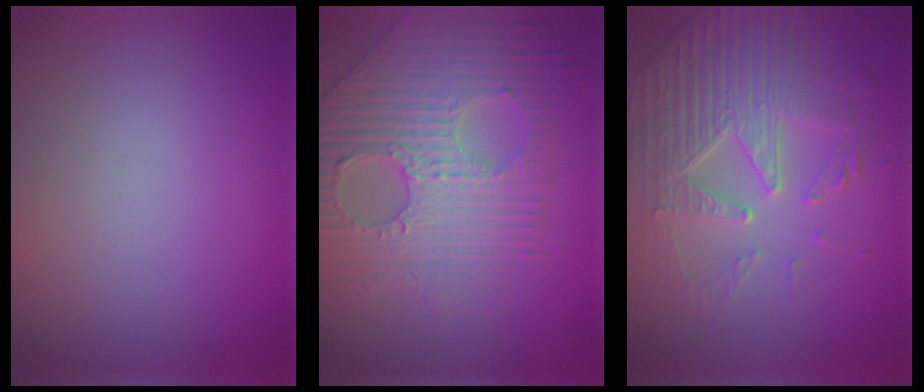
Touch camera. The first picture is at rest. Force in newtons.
{"total": 9.6, "press": 6.5, "slide": 7.1}
{"total": 6.5, "press": 5.1, "slide": 4.1}